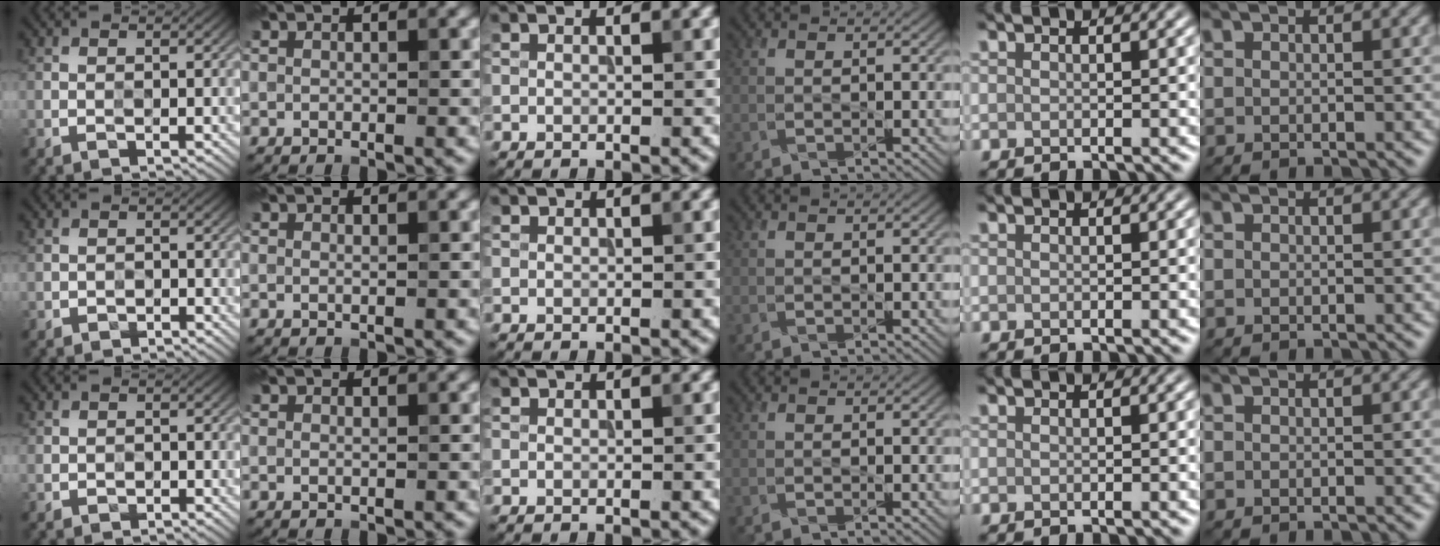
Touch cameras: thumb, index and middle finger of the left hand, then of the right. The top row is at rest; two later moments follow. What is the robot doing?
{"motion": "press", "object": "stopwatch"}